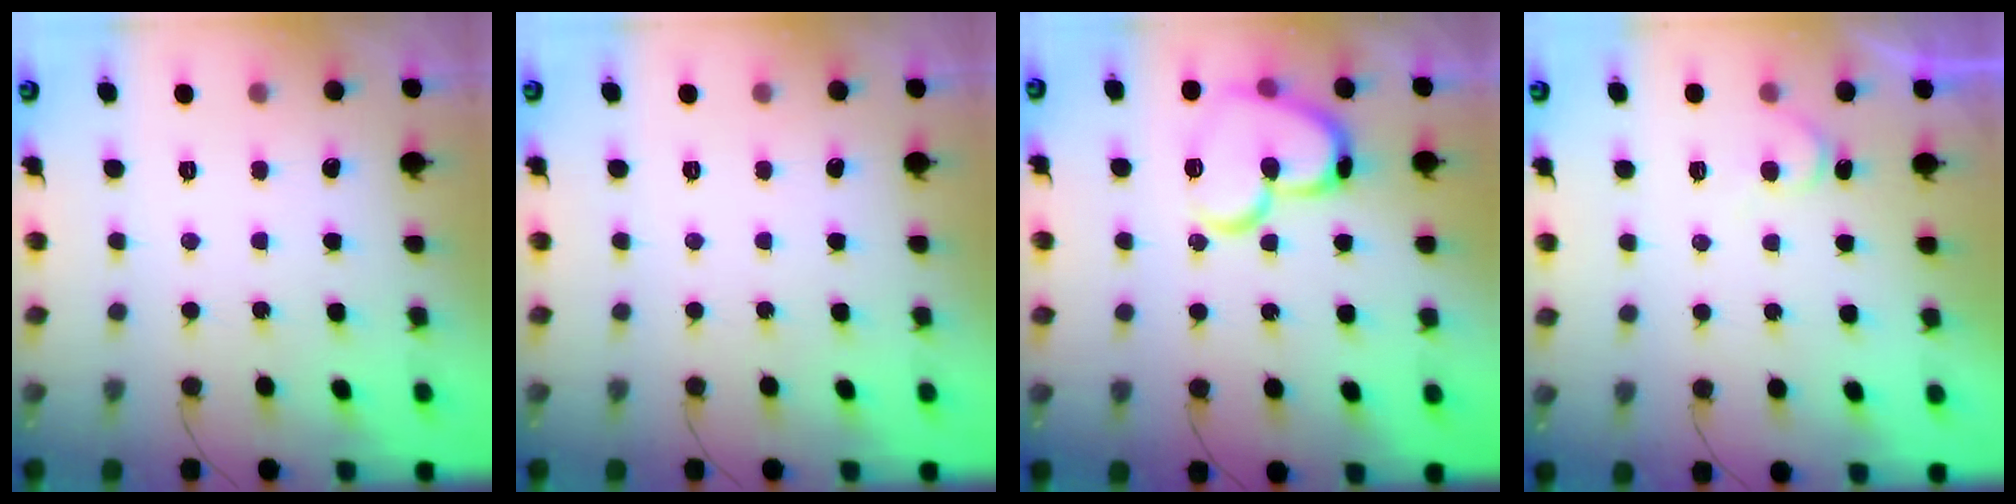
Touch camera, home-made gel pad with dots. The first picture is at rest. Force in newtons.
{"total": 0.0}
{"total": 16.5, "press": 16.4, "slide": 2.0}
{"total": 3.8, "press": 3.8, "slide": 0.3}